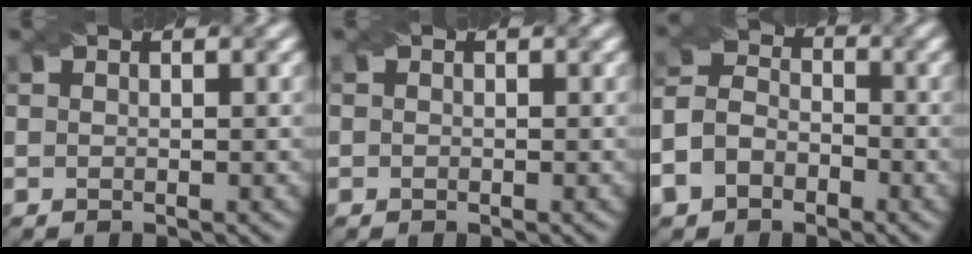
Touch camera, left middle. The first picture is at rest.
{"total": 0.0}
{"total": 5.4, "force": [-2.5, 4.0, 2.5], "torque": [-0.047, 0.003, -0.054]}